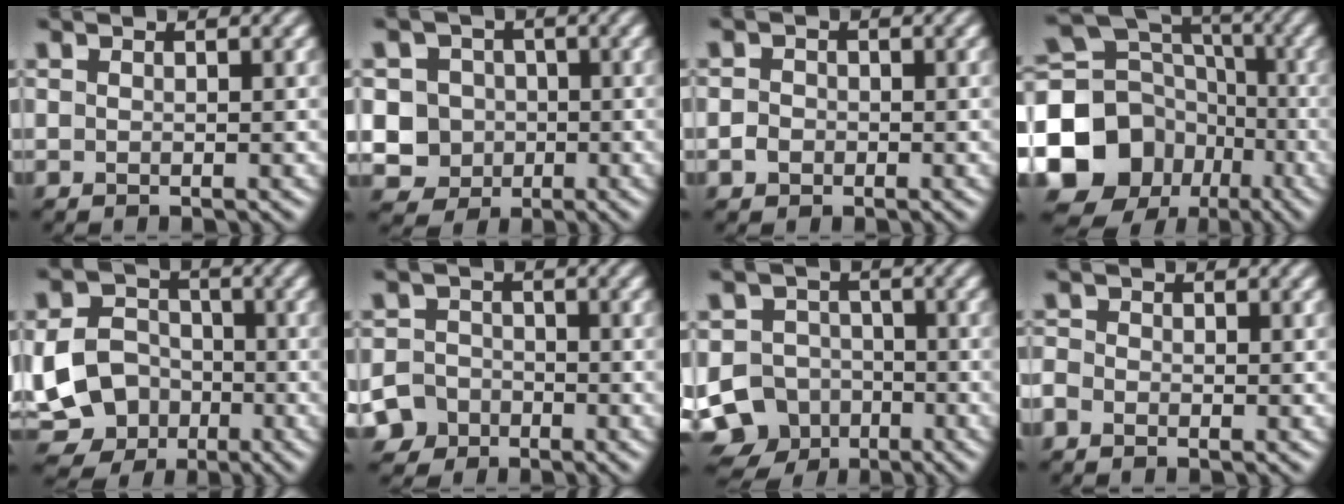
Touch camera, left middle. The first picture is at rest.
{"total": 5.2, "force": [-0.4, 4.9, 1.7], "torque": [-0.020, 0.014, -0.033]}
{"total": 1.3, "force": [-0.6, 1.1, 0.3], "torque": [0.006, -0.002, -0.014]}
{"total": 15.7, "force": [-5.8, 13.3, 5.9], "torque": [-0.147, -0.018, -0.120]}
{"total": 10.9, "force": [-3.2, 9.4, 4.6], "torque": [-0.090, -0.021, -0.078]}
{"total": 5.7, "force": [-3.6, 4.4, 0.8], "torque": [-0.002, -0.010, -0.083]}
{"total": 11.7, "force": [-6.6, 9.2, 2.9], "torque": [-0.053, -0.041, -0.134]}
{"total": 1.2, "force": [-0.9, 0.7, 0.3], "torque": [-0.007, 0.000, -0.023]}